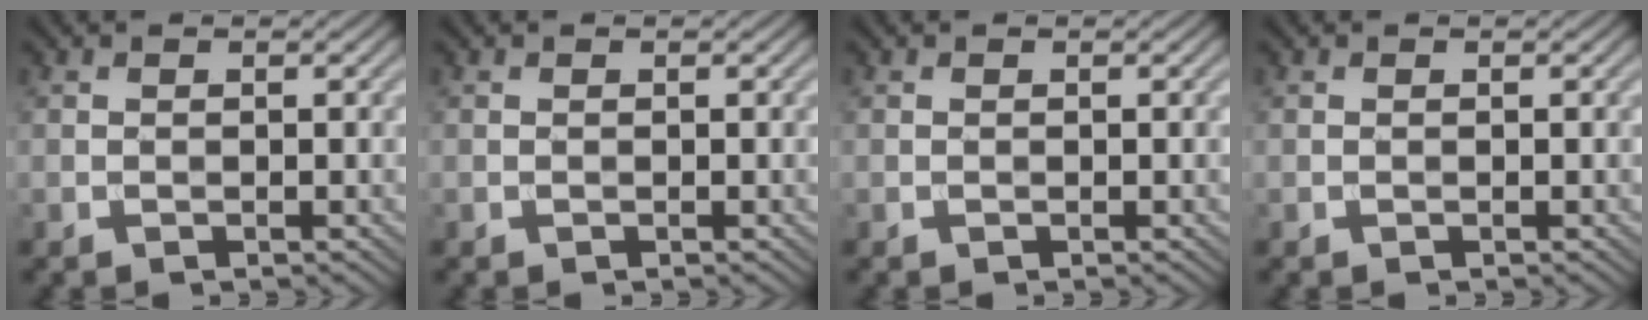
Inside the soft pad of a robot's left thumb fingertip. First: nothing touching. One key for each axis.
{"total": 0.0}
{"total": 0.0}
{"total": 0.0}